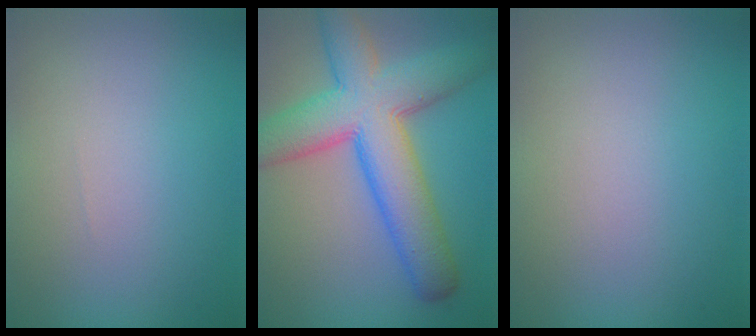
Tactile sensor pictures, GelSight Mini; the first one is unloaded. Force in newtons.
{"total": 9.9, "press": 9.9, "slide": 0.4}
{"total": 0.0}